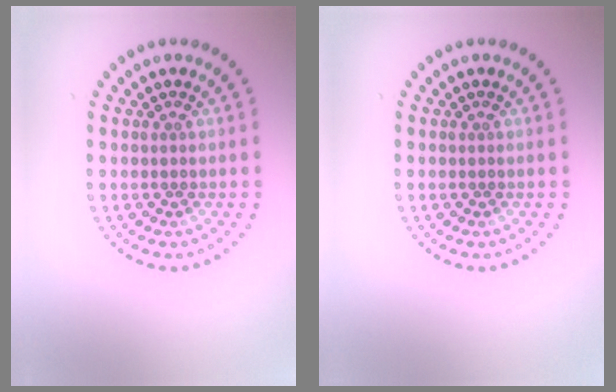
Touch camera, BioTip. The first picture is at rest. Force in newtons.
{"total": 0.0}